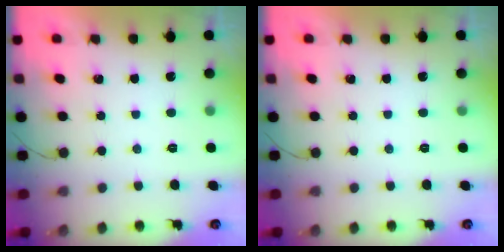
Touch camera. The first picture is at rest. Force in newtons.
{"total": 0.0}